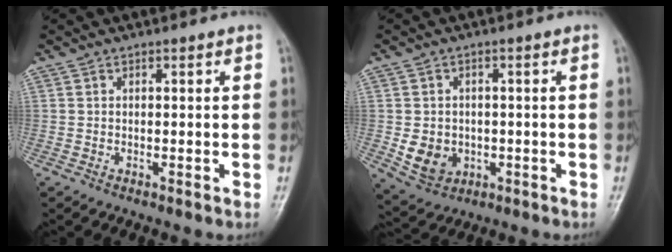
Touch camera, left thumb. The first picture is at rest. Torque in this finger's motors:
{"motor_torque": [-0.09, 0.11, 0.29, -0.23, 0.00]}